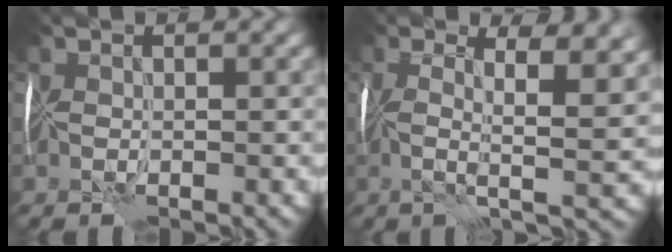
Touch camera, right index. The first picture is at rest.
{"total": 8.5, "force": [1.6, 2.1, 8.1], "torque": [-0.111, 0.000, 0.022]}